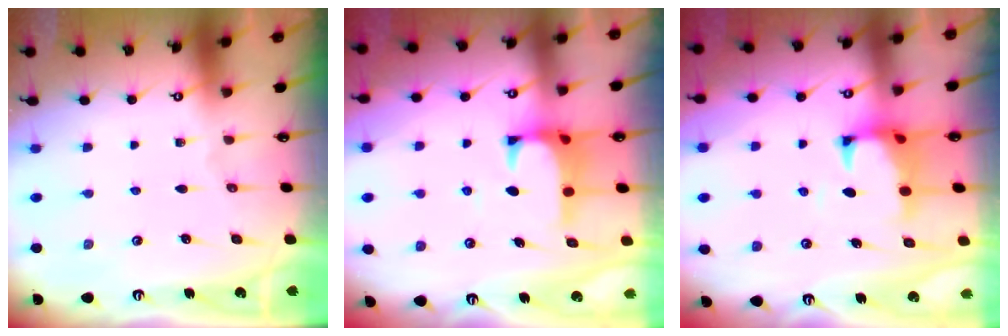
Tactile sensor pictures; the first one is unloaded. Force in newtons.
{"total": 1.4, "press": 1.2, "slide": 0.8}
{"total": 1.6, "press": 1.1, "slide": 1.1}